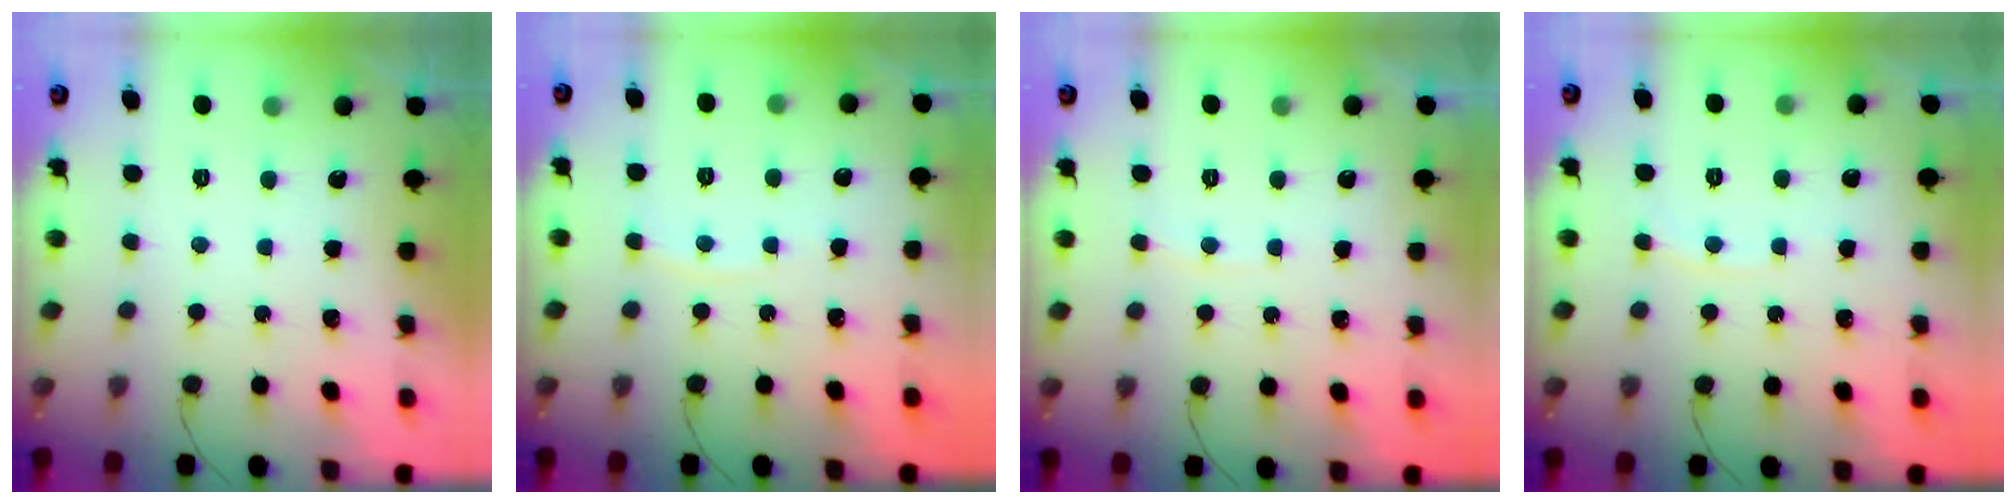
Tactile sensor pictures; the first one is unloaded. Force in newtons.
{"total": 2.7, "press": 2.7, "slide": 0.3}
{"total": 2.9, "press": 2.9, "slide": 0.4}
{"total": 2.8, "press": 2.7, "slide": 0.4}